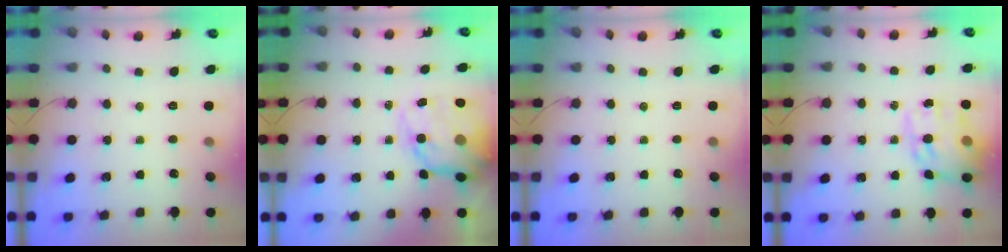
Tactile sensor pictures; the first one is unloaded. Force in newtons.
{"total": 16.0, "press": 15.4, "slide": 4.1}
{"total": 0.0}
{"total": 16.6, "press": 16.1, "slide": 4.2}